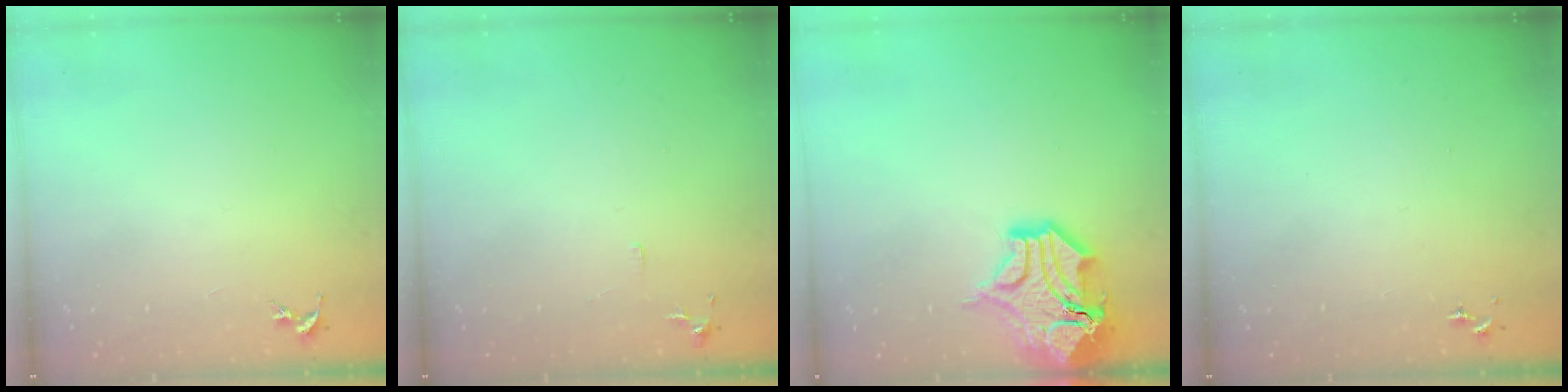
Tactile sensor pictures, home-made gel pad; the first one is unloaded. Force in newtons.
{"total": 5.7, "press": 5.6, "slide": 0.6}
{"total": 17.9, "press": 17.7, "slide": 2.6}
{"total": 0.0}